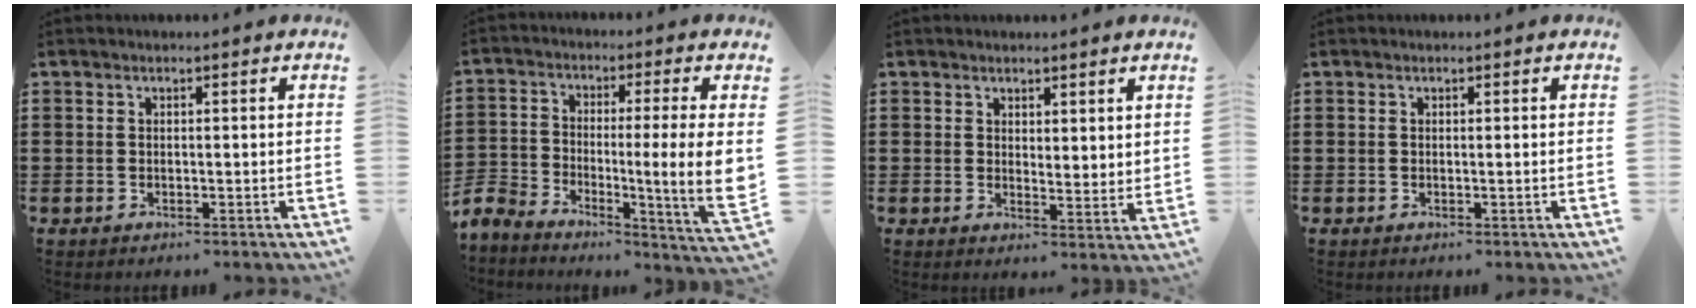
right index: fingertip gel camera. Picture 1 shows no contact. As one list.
[{"total": 9.4, "force": [-1.3, 1.9, 9.2], "torque": [-0.159, -0.023, -0.030]}, {"total": 2.3, "force": [2.2, 0.7, 0.2], "torque": [-0.008, 0.003, 0.042]}, {"total": 0.0}]